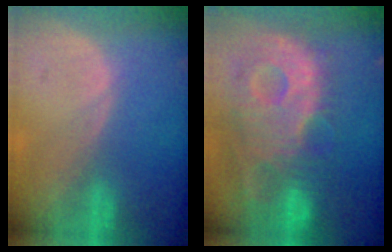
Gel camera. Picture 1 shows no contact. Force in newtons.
{"total": 13.2, "press": 11.5, "slide": 6.5}